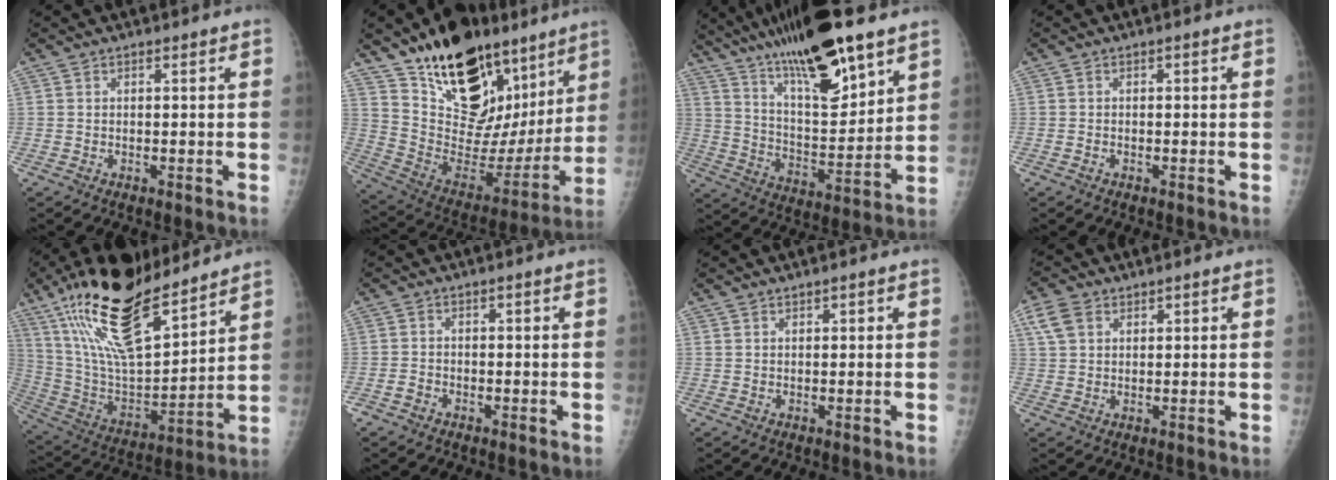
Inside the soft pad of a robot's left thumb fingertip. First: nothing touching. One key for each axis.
{"total": 28.3, "fx": 18.0, "fy": 14.6, "fz": 16.2, "tx": -0.200, "ty": -0.064, "tz": 0.297}
{"total": 22.4, "fx": 14.9, "fy": 5.3, "fz": 15.8, "tx": -0.254, "ty": -0.057, "tz": 0.257}
{"total": 0.7, "fx": -0.4, "fy": 0.6, "fz": 0.2, "tx": 0.002, "ty": 0.003, "tz": -0.011}
{"total": 25.6, "fx": 16.8, "fy": 8.7, "fz": 17.3, "tx": -0.292, "ty": -0.056, "tz": 0.304}
{"total": 2.1, "fx": -1.3, "fy": 1.6, "fz": 0.5, "tx": -0.005, "ty": 0.008, "tz": -0.026}
{"total": 0.8, "fx": 0.4, "fy": 0.6, "fz": 0.2, "tx": 0.005, "ty": 0.000, "tz": 0.005}
{"total": 5.1, "fx": 2.2, "fy": 3.7, "fz": 2.8, "tx": -0.050, "ty": 0.005, "tz": 0.043}